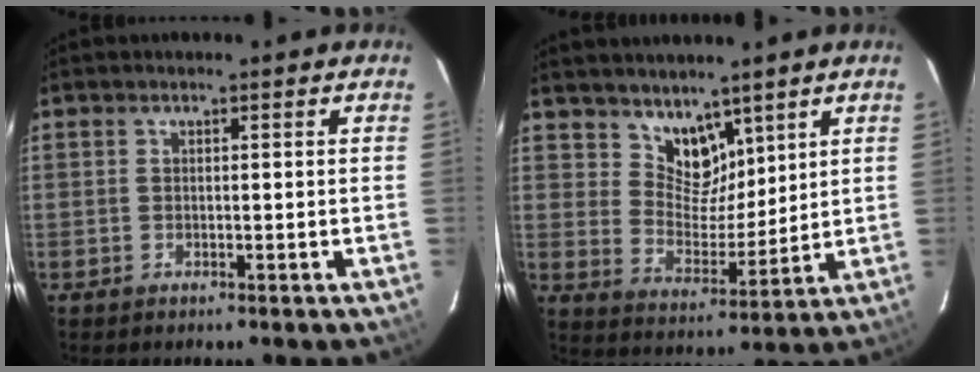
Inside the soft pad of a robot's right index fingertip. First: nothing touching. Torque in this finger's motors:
{"motor_torque": [0.03, 0.24, 0.02, 0.00]}